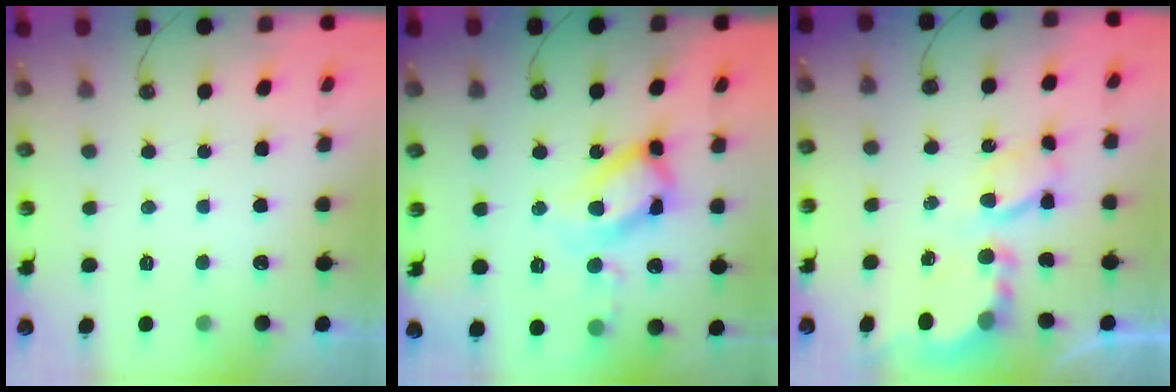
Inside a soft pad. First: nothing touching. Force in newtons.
{"total": 17.7, "press": 17.6, "slide": 1.5}
{"total": 6.4, "press": 6.4, "slide": 0.4}